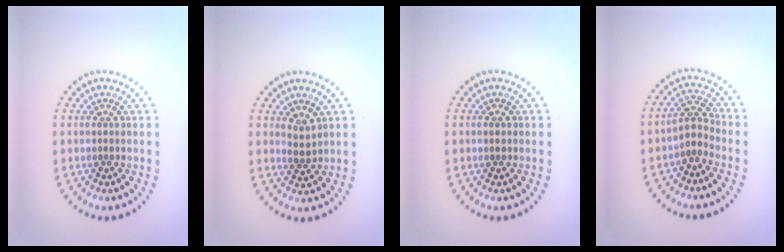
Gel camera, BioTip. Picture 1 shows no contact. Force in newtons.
{"total": 1.7, "press": 1.3, "slide": 1.0}
{"total": 0.9, "press": 0.9, "slide": 0.0}
{"total": 2.1, "press": 1.6, "slide": 1.3}